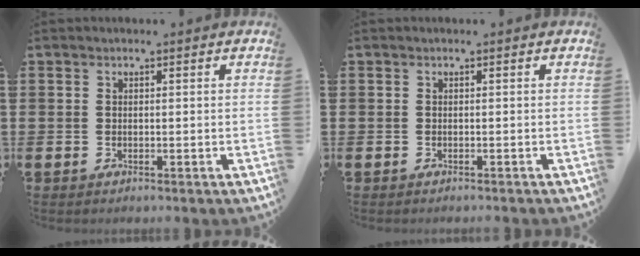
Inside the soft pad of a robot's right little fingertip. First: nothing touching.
{"total": 0.0}